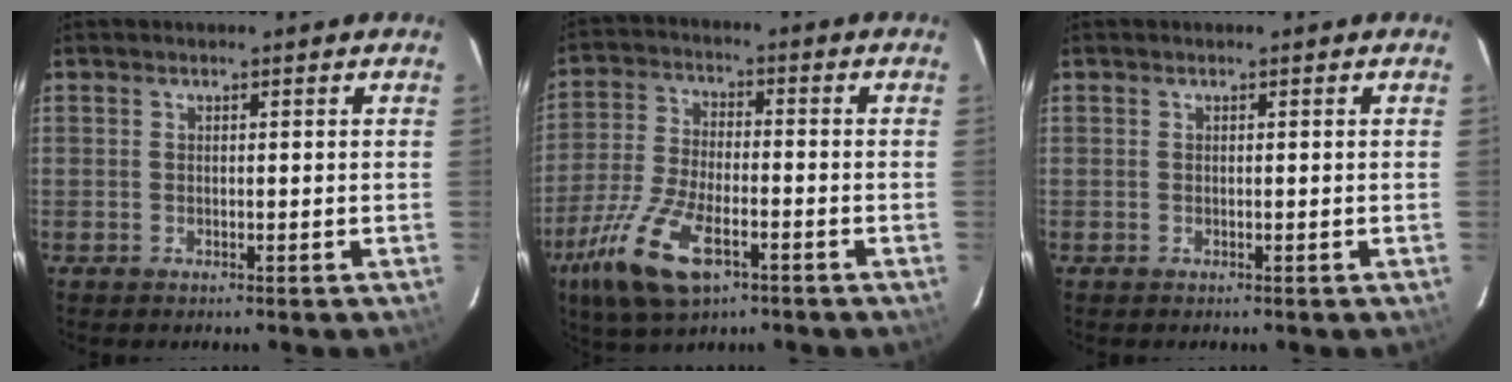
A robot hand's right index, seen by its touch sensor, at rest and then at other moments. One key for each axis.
{"total": 14.4, "fx": -7.7, "fy": 5.7, "fz": 10.7, "tx": -0.239, "ty": -0.026, "tz": -0.146}
{"total": 0.0}